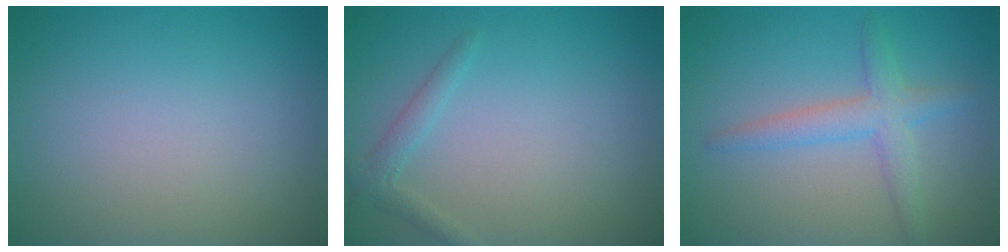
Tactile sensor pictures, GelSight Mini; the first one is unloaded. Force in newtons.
{"total": 1.4, "press": 1.4, "slide": 0.0}
{"total": 3.0, "press": 3.0, "slide": 0.1}